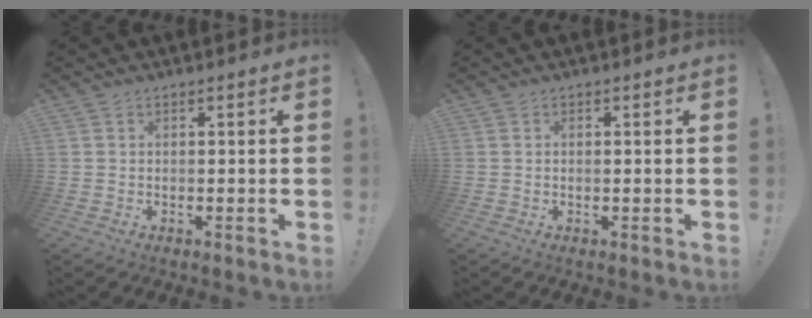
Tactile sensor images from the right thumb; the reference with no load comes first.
{"total": 0.0}